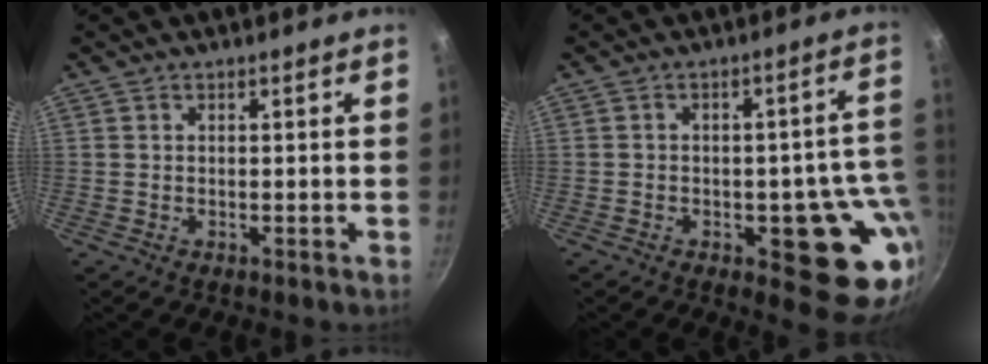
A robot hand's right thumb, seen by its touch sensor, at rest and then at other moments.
{"total": 15.6, "force": [-3.8, 7.4, 13.2], "torque": [-0.083, 0.007, -0.044]}